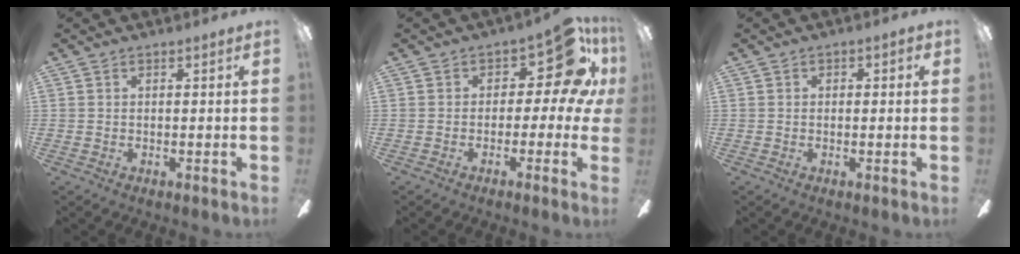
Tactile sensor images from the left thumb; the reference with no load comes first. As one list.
[{"total": 12.0, "force": [4.9, 5.6, 9.4], "torque": [-0.129, -0.027, 0.081]}, {"total": 1.0, "force": [-0.3, 0.8, 0.6], "torque": [-0.010, 0.005, -0.006]}]